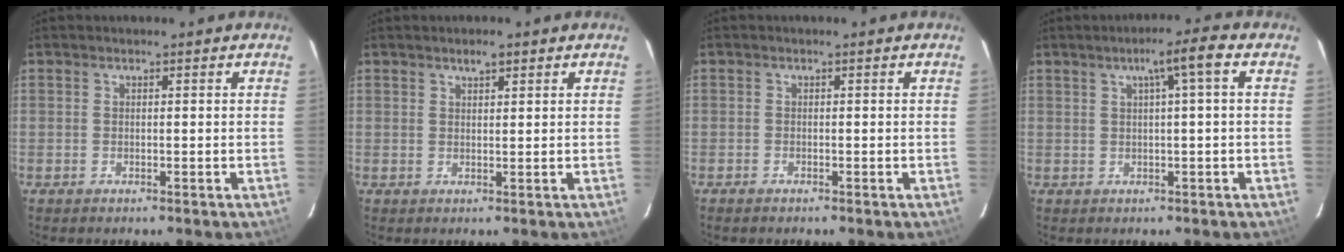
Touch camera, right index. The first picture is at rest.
{"total": 2.0, "force": [1.4, 0.8, 1.2], "torque": [-0.020, 0.006, 0.024]}
{"total": 0.9, "force": [-0.8, 0.3, 0.2], "torque": [-0.007, -0.002, -0.016]}
{"total": 5.0, "force": [1.4, -0.3, 4.8], "torque": [-0.076, 0.012, 0.028]}